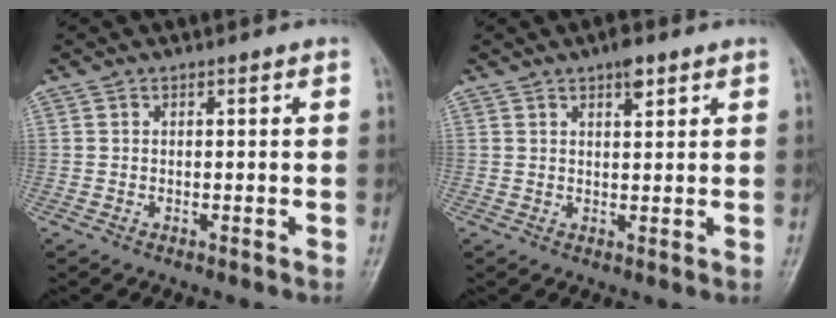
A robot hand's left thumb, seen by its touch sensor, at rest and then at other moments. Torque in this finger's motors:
{"motor_torque": [1.17, 0.54, 0.71, -0.76, 0.20]}